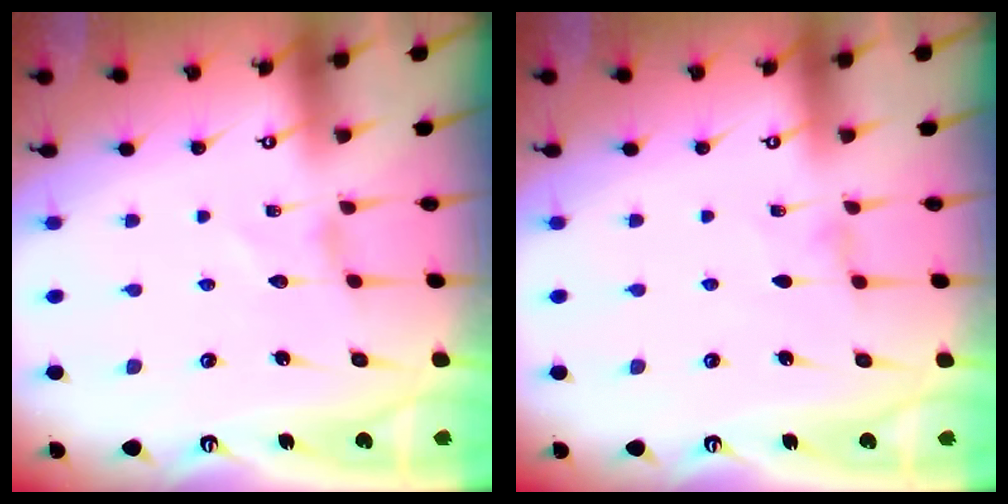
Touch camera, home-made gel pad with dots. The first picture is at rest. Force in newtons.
{"total": 0.9, "press": 0.9, "slide": 0.2}